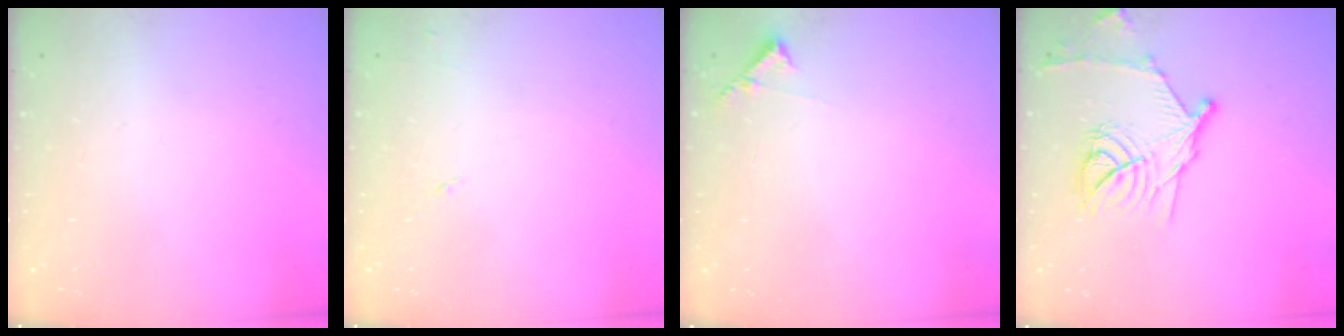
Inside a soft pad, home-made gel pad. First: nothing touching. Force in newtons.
{"total": 4.6, "press": 4.6, "slide": 0.6}
{"total": 6.4, "press": 6.4, "slide": 0.5}
{"total": 16.4, "press": 16.3, "slide": 1.0}